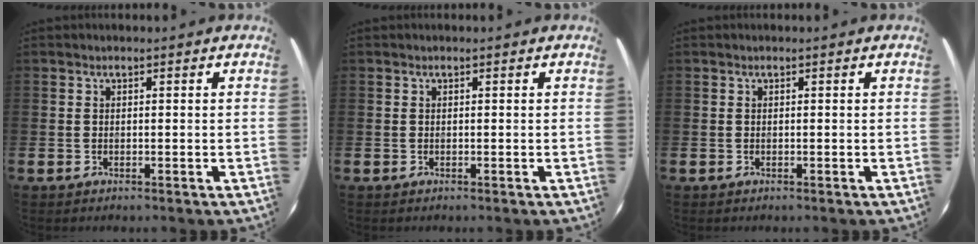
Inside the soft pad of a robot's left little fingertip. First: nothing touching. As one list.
[{"total": 0.0}, {"total": 0.0}]